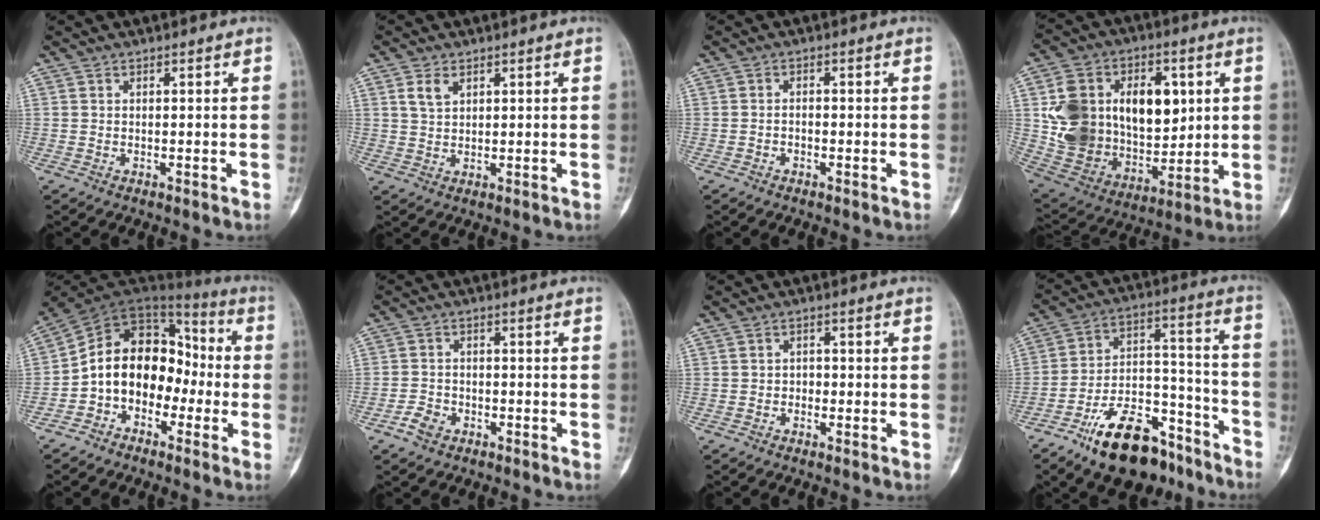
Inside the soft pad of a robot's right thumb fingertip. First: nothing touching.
{"total": 3.3, "force": [1.7, 2.0, 2.1], "torque": [-0.035, -0.003, 0.037]}
{"total": 1.1, "force": [-0.6, 0.7, 0.5], "torque": [-0.004, 0.006, -0.013]}
{"total": 23.5, "force": [4.3, 16.3, 16.4], "torque": [-0.253, -0.001, 0.097]}
{"total": 15.0, "force": [-3.4, 11.0, 9.5], "torque": [-0.124, 0.076, -0.070]}
{"total": 3.4, "force": [-2.1, 2.3, 1.4], "torque": [-0.023, 0.014, -0.040]}
{"total": 1.6, "force": [-0.8, 1.3, 0.4], "torque": [0.007, 0.008, -0.021]}
{"total": 19.5, "force": [-13.3, 9.2, 10.9], "torque": [-0.154, 0.101, -0.219]}